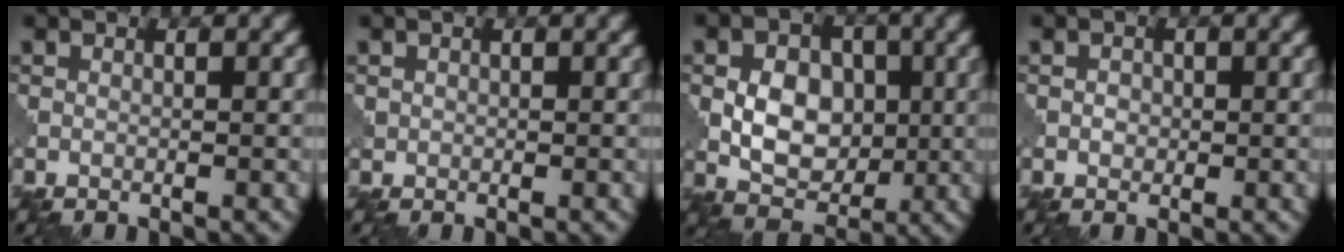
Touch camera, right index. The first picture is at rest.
{"total": 0.5, "force": [0.1, 0.5, 0.0], "torque": [0.005, -0.001, 0.003]}
{"total": 5.7, "force": [-0.1, 4.2, 3.9], "torque": [-0.060, 0.000, -0.003]}
{"total": 0.9, "force": [0.0, 0.8, 0.4], "torque": [-0.005, 0.000, -0.003]}